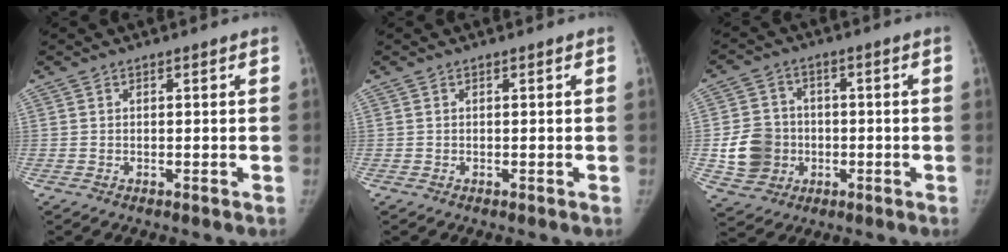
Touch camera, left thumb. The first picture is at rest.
{"total": 0.0}
{"total": 10.3, "force": [-1.6, 9.3, 4.2], "torque": [-0.052, 0.010, -0.024]}